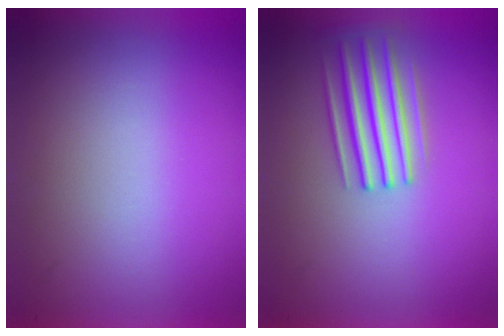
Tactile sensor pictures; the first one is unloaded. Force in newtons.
{"total": 3.6}